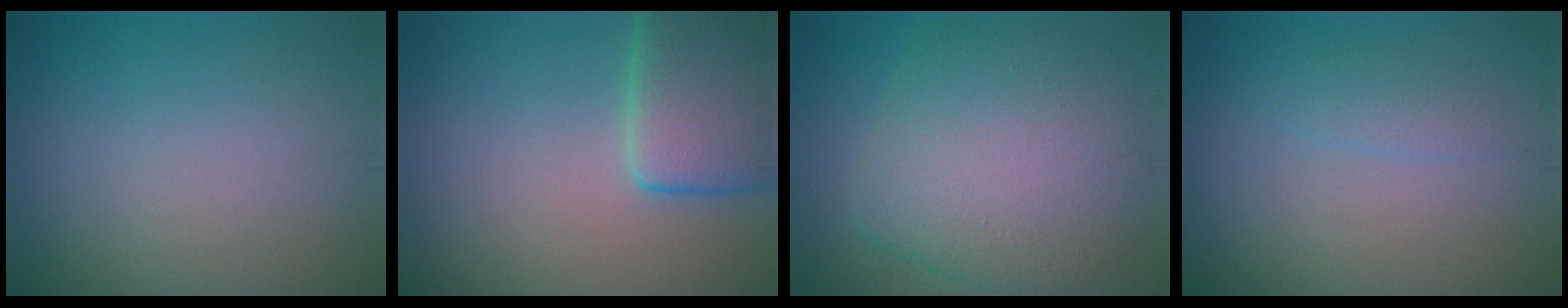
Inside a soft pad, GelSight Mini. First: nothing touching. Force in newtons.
{"total": 6.9, "press": 6.9, "slide": 0.6}
{"total": 9.3, "press": 9.3, "slide": 0.3}
{"total": 1.2, "press": 1.2, "slide": 0.1}